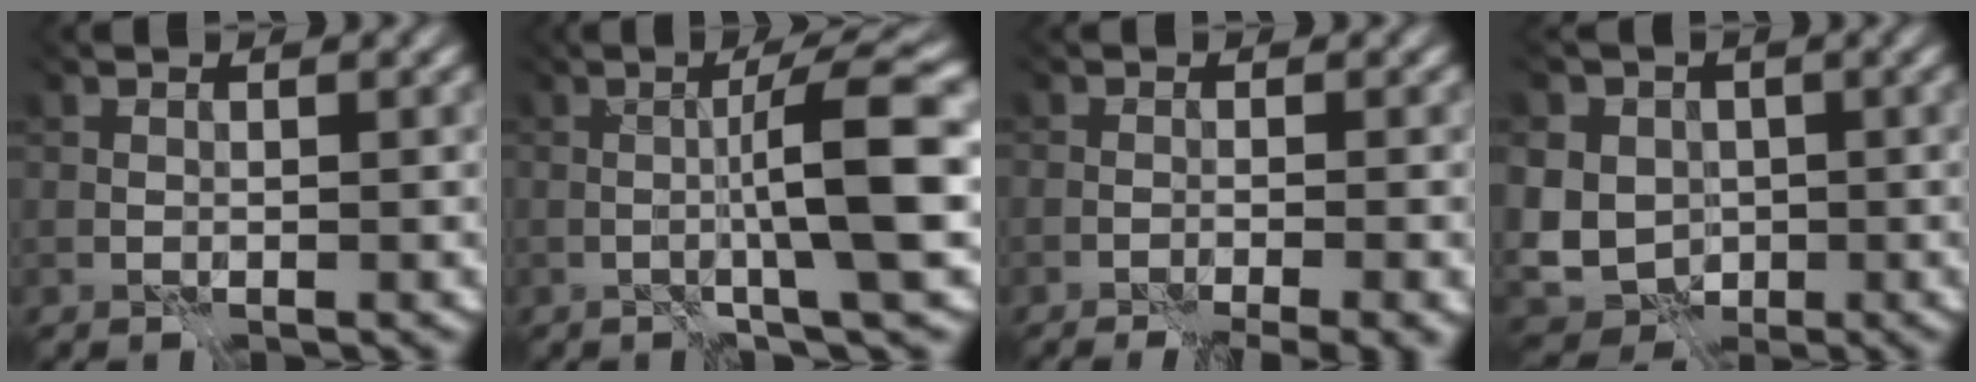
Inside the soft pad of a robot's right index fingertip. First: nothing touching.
{"total": 6.5, "force": [-0.4, 0.2, 6.5], "torque": [-0.096, 0.011, -0.008]}
{"total": 4.4, "force": [-1.9, 1.7, 3.6], "torque": [-0.032, -0.001, -0.024]}
{"total": 8.3, "force": [0.6, 7.3, 4.0], "torque": [-0.069, 0.017, -0.022]}